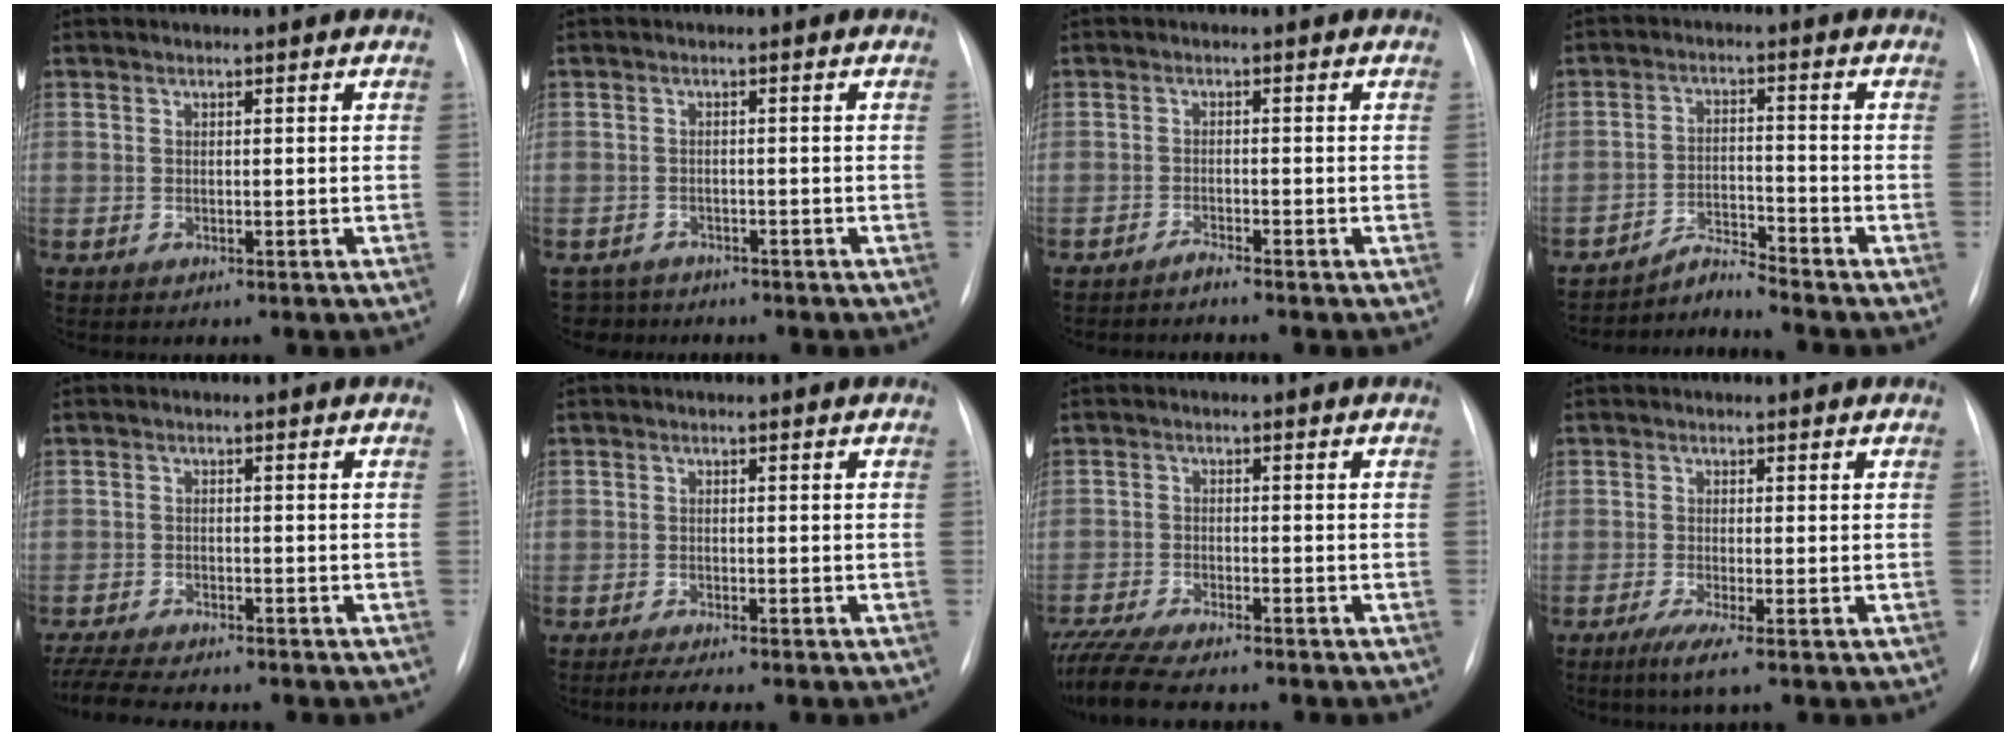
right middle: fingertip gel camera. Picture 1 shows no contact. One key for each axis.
{"total": 3.7, "fx": -3.2, "fy": 1.6, "fz": -0.9, "tx": 0.014, "ty": -0.004, "tz": -0.056}
{"total": 1.3, "fx": -1.2, "fy": -0.5, "fz": 0.1, "tx": 0.003, "ty": -0.003, "tz": -0.020}
{"total": 4.3, "fx": -4.0, "fy": -1.6, "fz": -0.8, "tx": 0.011, "ty": -0.013, "tz": -0.067}
{"total": 9.5, "fx": -8.3, "fy": 1.3, "fz": 4.4, "tx": -0.075, "ty": -0.014, "tz": -0.130}
{"total": 2.2, "fx": -1.8, "fy": 0.0, "fz": 1.2, "tx": -0.031, "ty": -0.008, "tz": -0.031}
{"total": 10.4, "fx": -9.1, "fy": 1.1, "fz": 5.0, "tx": -0.089, "ty": -0.017, "tz": -0.147}
{"total": 2.9, "fx": -1.5, "fy": -0.2, "fz": 2.4, "tx": -0.046, "ty": -0.012, "tz": -0.030}